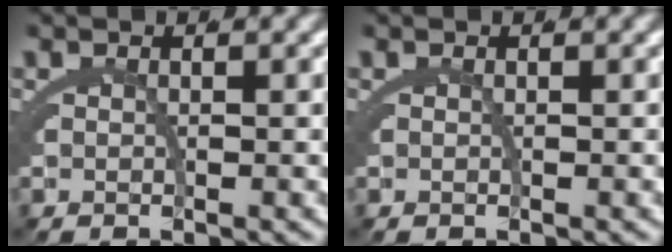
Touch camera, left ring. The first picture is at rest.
{"total": 0.0}